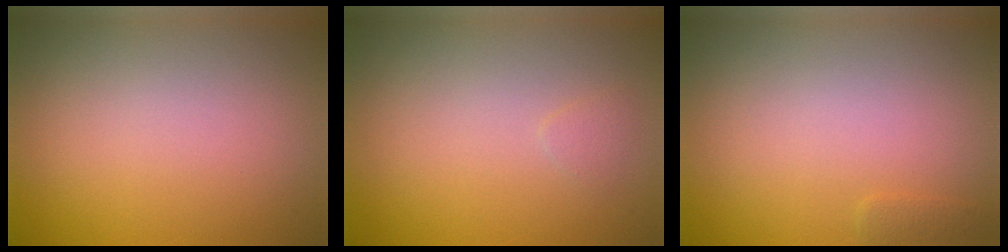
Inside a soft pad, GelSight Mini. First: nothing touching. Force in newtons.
{"total": 0.6, "press": 0.6, "slide": 0.1}
{"total": 0.5, "press": 0.5, "slide": 0.1}